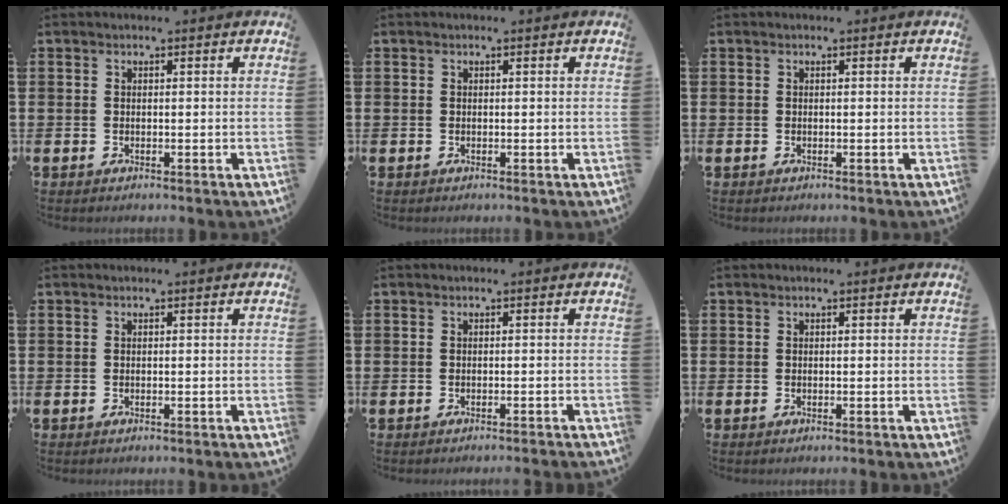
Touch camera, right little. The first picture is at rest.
{"total": 0.0}
{"total": 0.0}
{"total": 0.0}
{"total": 0.7, "force": [-0.7, -0.2, 0.0], "torque": [0.001, 0.000, -0.014]}
{"total": 0.0}